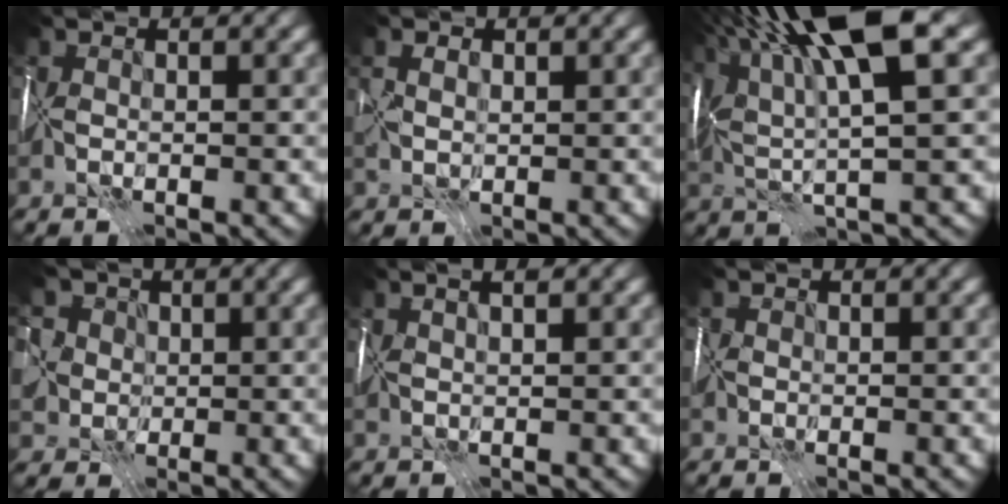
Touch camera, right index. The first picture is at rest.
{"total": 1.1, "force": [0.7, 0.8, 0.3], "torque": [-0.003, 0.008, 0.015]}
{"total": 12.7, "force": [5.5, 2.9, 11.1], "torque": [-0.211, 0.026, 0.095]}
{"total": 9.3, "force": [4.1, 7.5, 3.6], "torque": [-0.067, 0.033, 0.038]}
{"total": 3.0, "force": [2.0, 0.9, 2.1], "torque": [-0.009, 0.026, 0.010]}
{"total": 0.9, "force": [0.1, 0.9, 0.0], "torque": [0.010, 0.006, -0.004]}